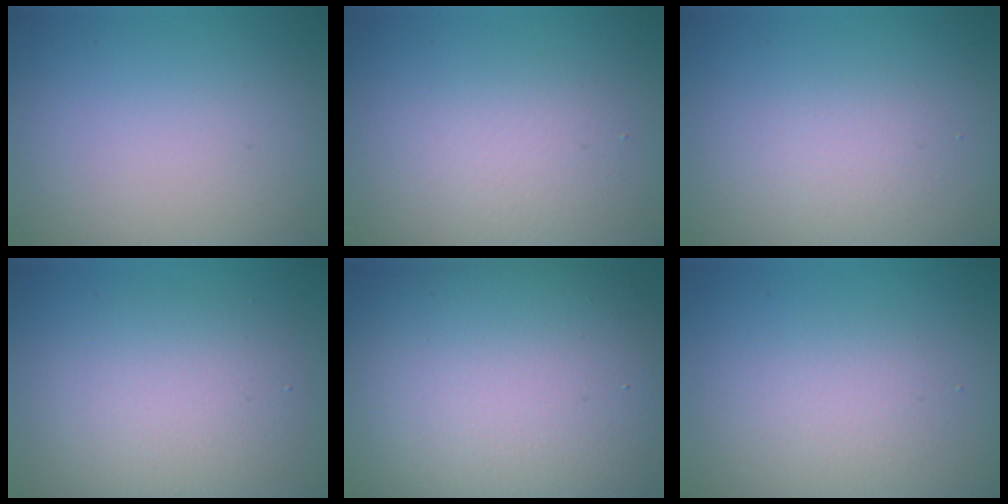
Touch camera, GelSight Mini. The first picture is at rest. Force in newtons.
{"total": 2.3, "press": 2.3, "slide": 0.0}
{"total": 1.7, "press": 1.7, "slide": 0.1}
{"total": 4.6, "press": 4.6, "slide": 0.2}
{"total": 15.2, "press": 15.1, "slide": 1.1}
{"total": 2.2, "press": 2.2, "slide": 0.2}